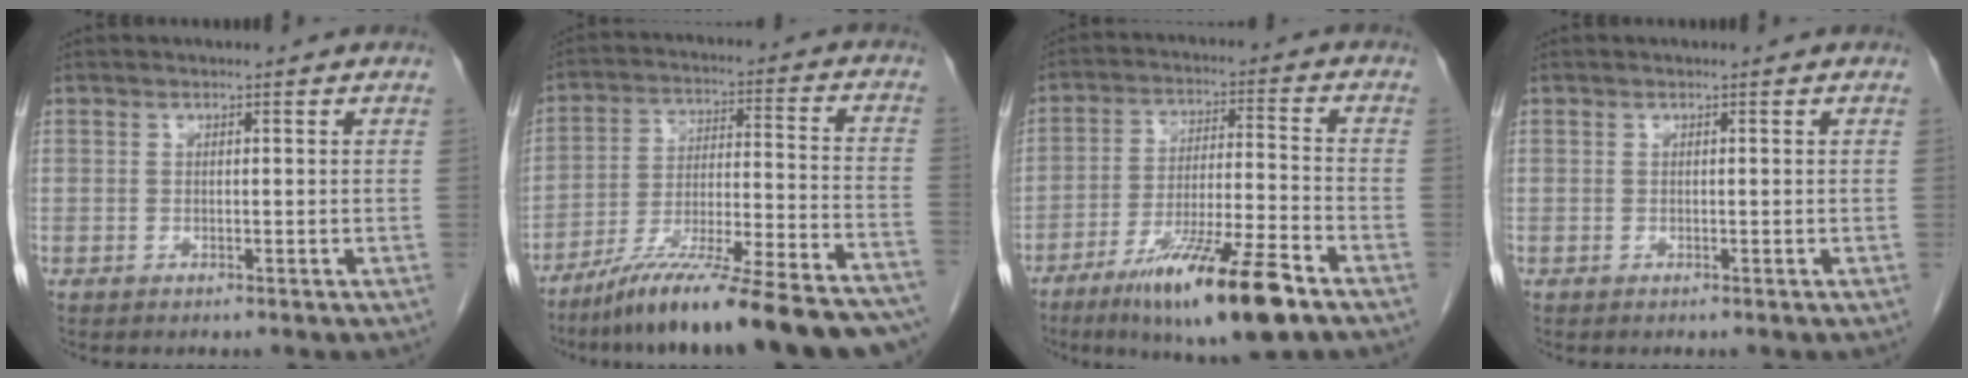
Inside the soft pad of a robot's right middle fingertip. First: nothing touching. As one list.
[{"total": 25.4, "force": [-21.4, 1.2, 13.6], "torque": [-0.155, -0.009, -0.327]}, {"total": 15.3, "force": [-9.4, 1.1, 12.0], "torque": [-0.206, -0.030, -0.159]}, {"total": 0.0}]